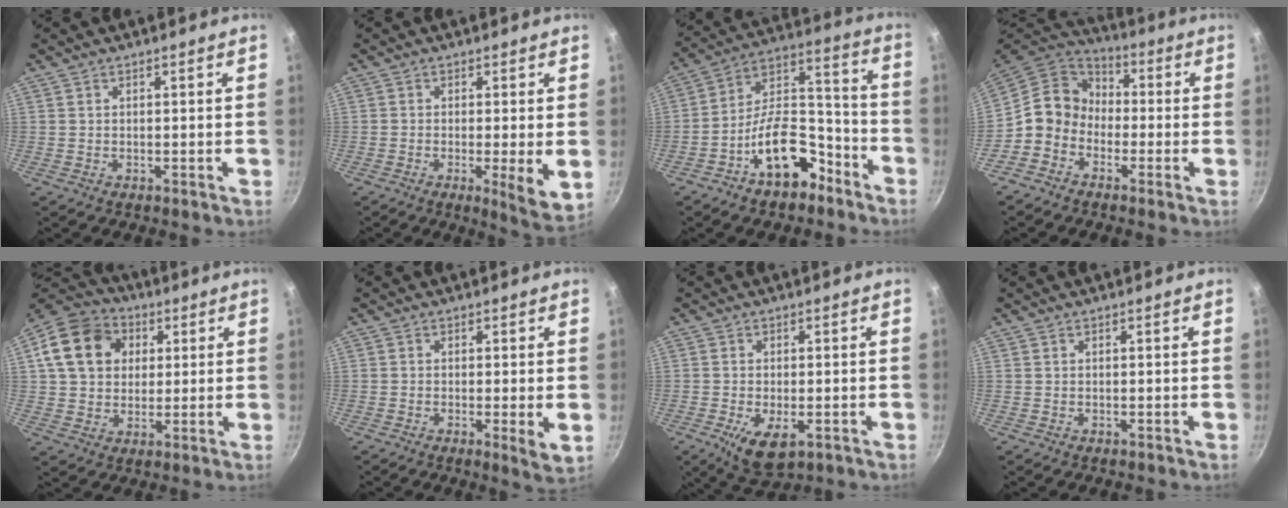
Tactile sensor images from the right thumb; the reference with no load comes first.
{"total": 6.7, "force": [-1.0, 1.1, 6.5], "torque": [-0.097, -0.015, -0.013]}
{"total": 16.3, "force": [-8.8, 8.7, 10.6], "torque": [-0.133, 0.099, -0.143]}
{"total": 10.2, "force": [-2.6, 8.7, 4.5], "torque": [-0.041, 0.045, -0.075]}
{"total": 15.4, "force": [3.9, 12.4, 8.2], "torque": [-0.127, 0.017, 0.056]}
{"total": 3.8, "force": [-0.4, 0.6, 3.8], "torque": [-0.060, -0.015, -0.007]}
{"total": 7.2, "force": [-2.5, 3.4, 5.8], "torque": [-0.098, -0.010, -0.034]}
{"total": 0.0}